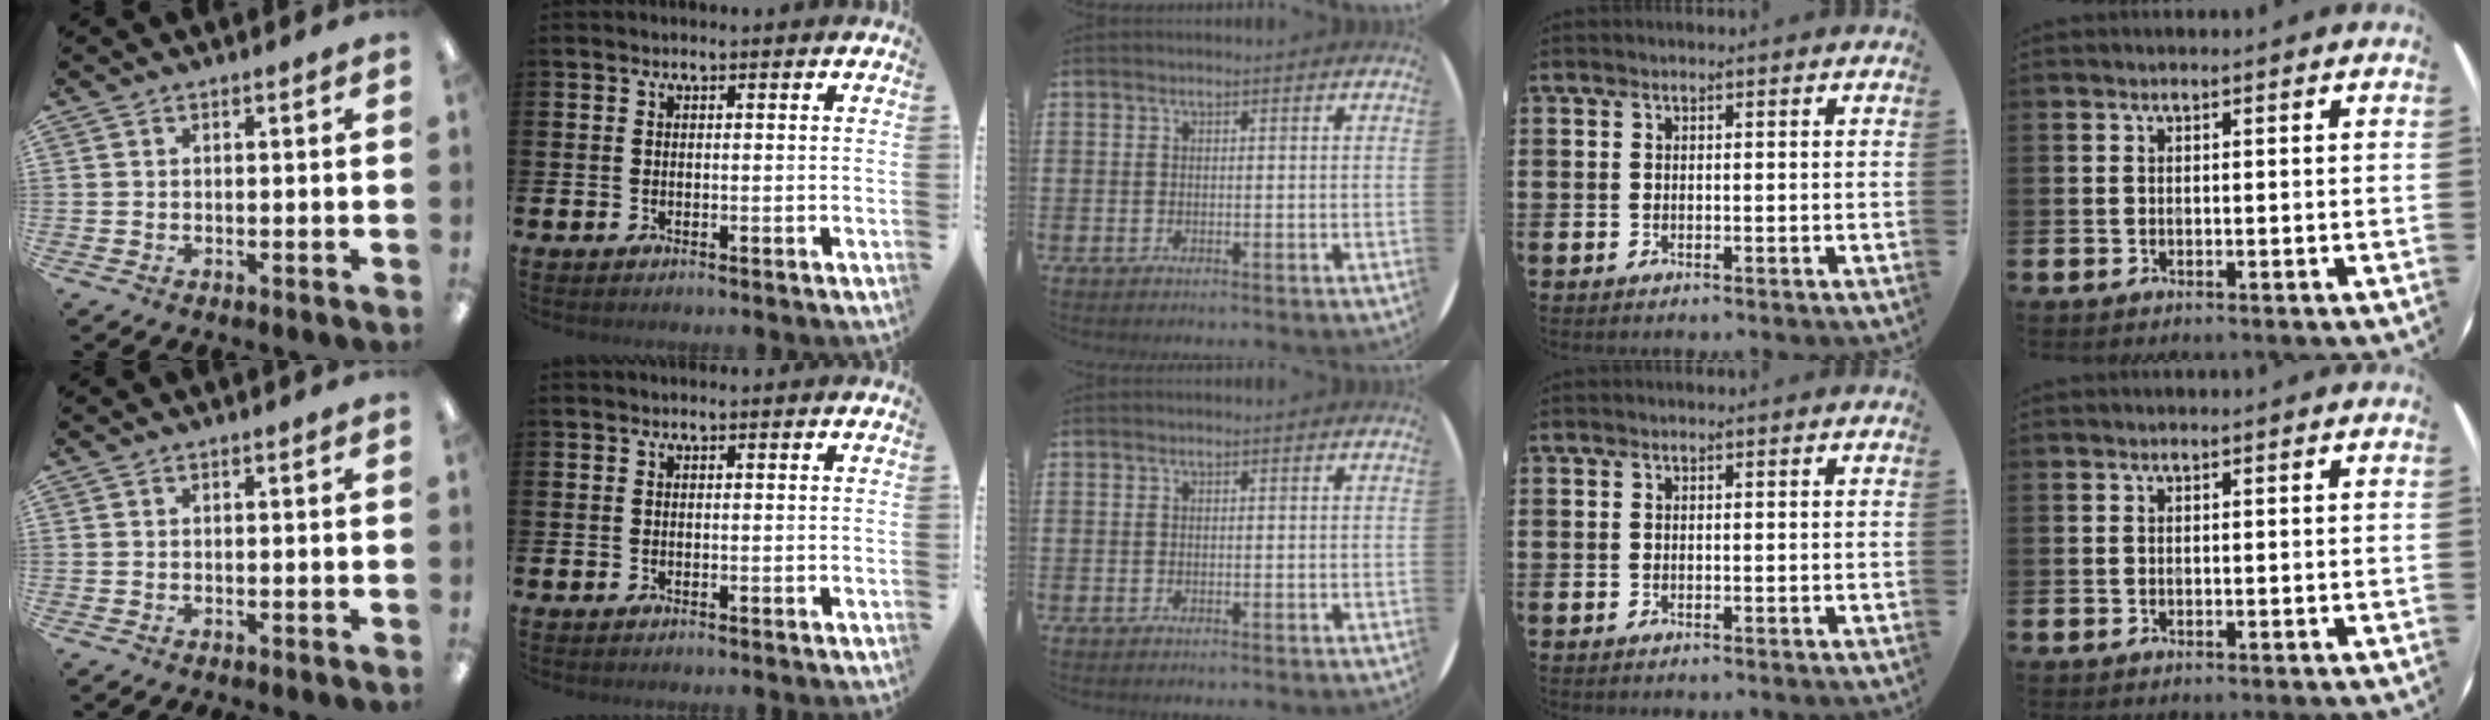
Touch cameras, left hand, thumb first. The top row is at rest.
{}